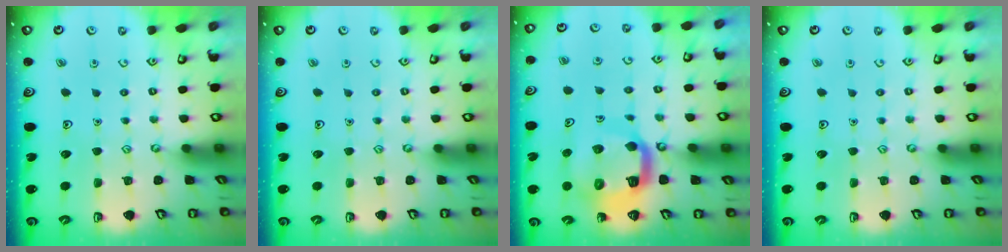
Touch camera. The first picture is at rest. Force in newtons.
{"total": 0.0}
{"total": 14.2, "press": 14.1, "slide": 1.7}
{"total": 0.0}